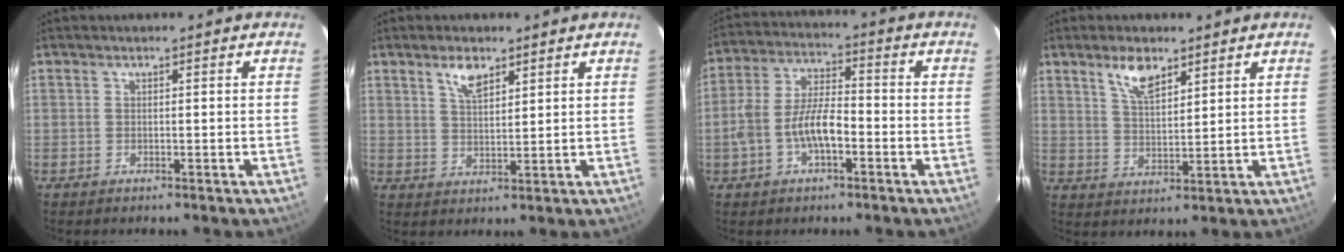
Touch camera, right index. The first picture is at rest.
{"total": 4.8, "force": [3.1, 1.9, 3.1], "torque": [-0.054, 0.001, 0.058]}
{"total": 9.4, "force": [-3.1, 4.0, 7.9], "torque": [-0.166, 0.012, -0.055]}
{"total": 6.4, "force": [4.2, 2.6, 4.1], "torque": [-0.070, 0.001, 0.083]}